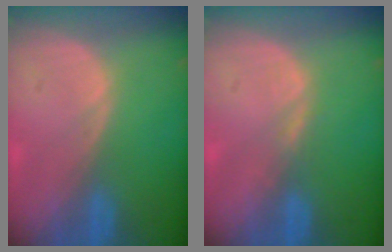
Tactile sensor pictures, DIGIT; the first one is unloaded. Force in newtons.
{"total": 1.1, "press": 1.1, "slide": 0.2}